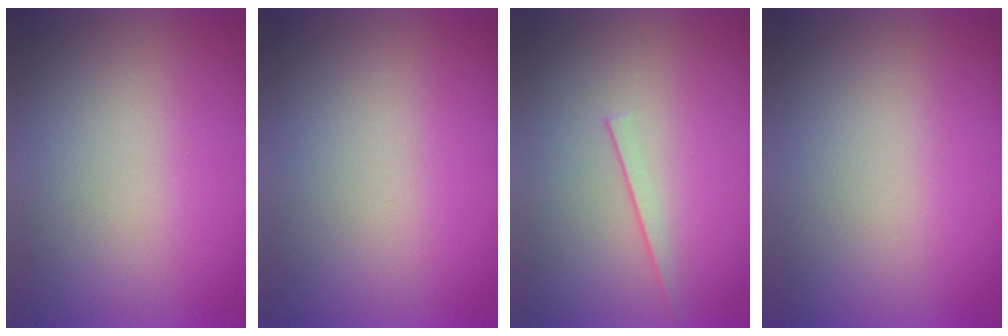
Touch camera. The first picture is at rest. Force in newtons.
{"total": 0.0}
{"total": 1.1}
{"total": 0.0}